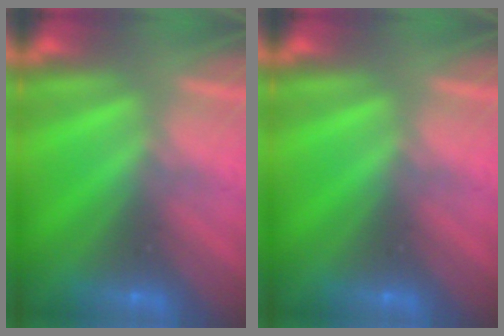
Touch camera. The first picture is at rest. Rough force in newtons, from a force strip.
{"total": 0.0}